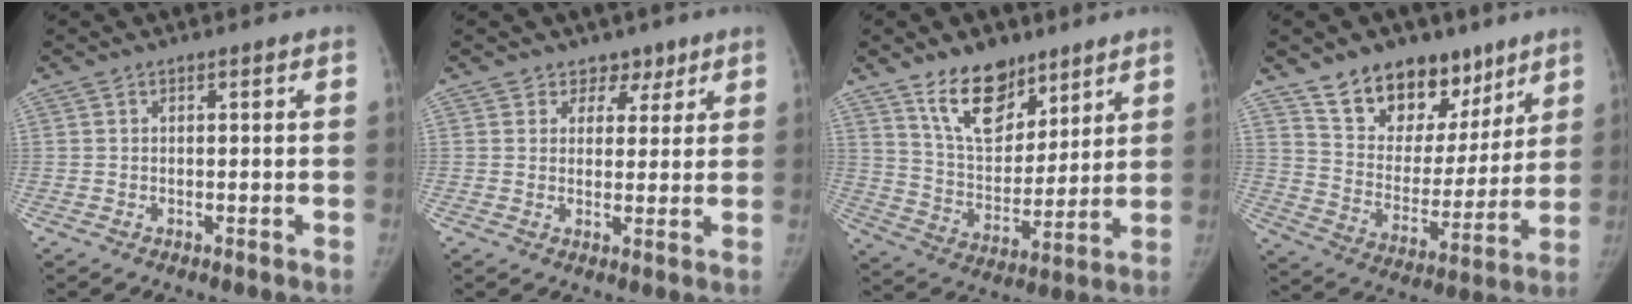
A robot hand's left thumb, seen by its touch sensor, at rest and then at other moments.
{"total": 4.1, "force": [2.7, 3.1, 0.1], "torque": [0.034, -0.013, 0.035]}
{"total": 13.9, "force": [9.4, 7.5, 6.9], "torque": [-0.079, -0.065, 0.174]}
{"total": 18.2, "force": [12.4, 11.0, 7.4], "torque": [-0.056, -0.073, 0.209]}